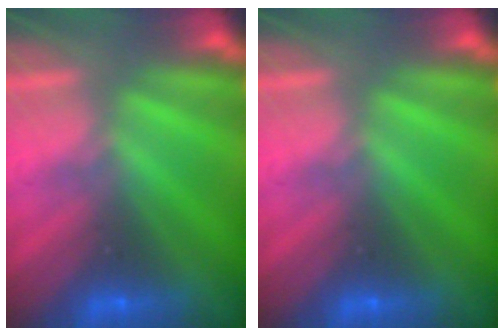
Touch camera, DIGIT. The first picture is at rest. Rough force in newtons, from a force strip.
{"total": 0.0}